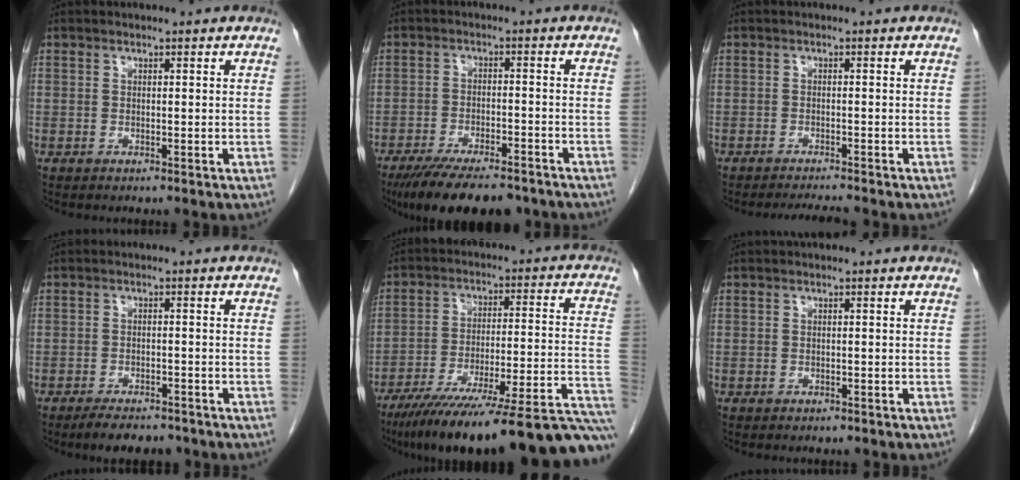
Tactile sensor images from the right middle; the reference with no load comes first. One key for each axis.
{"total": 14.0, "fx": -11.3, "fy": 3.6, "fz": 7.5, "tx": -0.123, "ty": -0.019, "tz": -0.169}
{"total": 3.2, "fx": -3.0, "fy": -0.2, "fz": 0.9, "tx": -0.017, "ty": -0.012, "tz": -0.047}
{"total": 5.8, "fx": -4.7, "fy": 2.1, "fz": 2.5, "tx": -0.042, "ty": -0.006, "tz": -0.066}
{"total": 29.8, "fx": -24.3, "fy": 1.9, "fz": 17.1, "tx": -0.159, "ty": -0.022, "tz": -0.344}
{"total": 0.9, "fx": -0.8, "fy": 0.4, "fz": 0.4, "tx": -0.015, "ty": -0.002, "tz": -0.008}